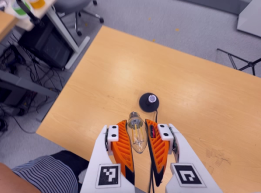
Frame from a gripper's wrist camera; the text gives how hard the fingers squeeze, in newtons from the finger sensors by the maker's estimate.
{"total": 22.9, "left": 26.3, "right": 19.6}